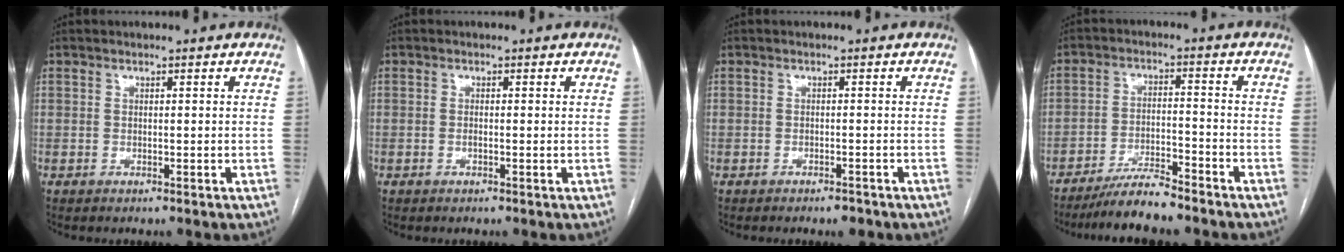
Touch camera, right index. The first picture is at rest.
{"total": 0.7, "force": [-0.1, 0.1, 0.7], "torque": [-0.013, 0.000, -0.002]}
{"total": 1.6, "force": [-1.3, 0.6, 0.8], "torque": [-0.013, 0.000, -0.013]}
{"total": 7.0, "force": [-6.3, 0.6, 3.0], "torque": [-0.053, -0.013, -0.114]}